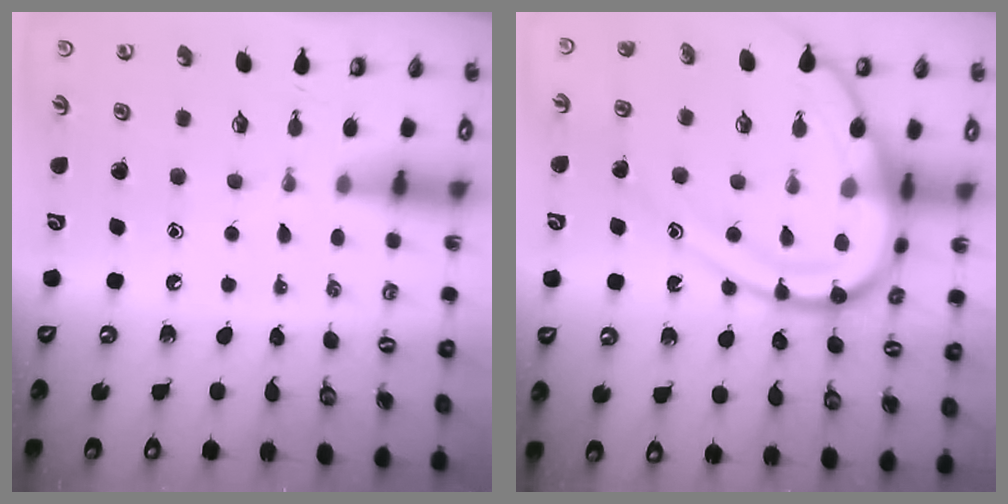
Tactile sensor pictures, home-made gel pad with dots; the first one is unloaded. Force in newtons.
{"total": 20.0, "press": 19.9, "slide": 2.1}